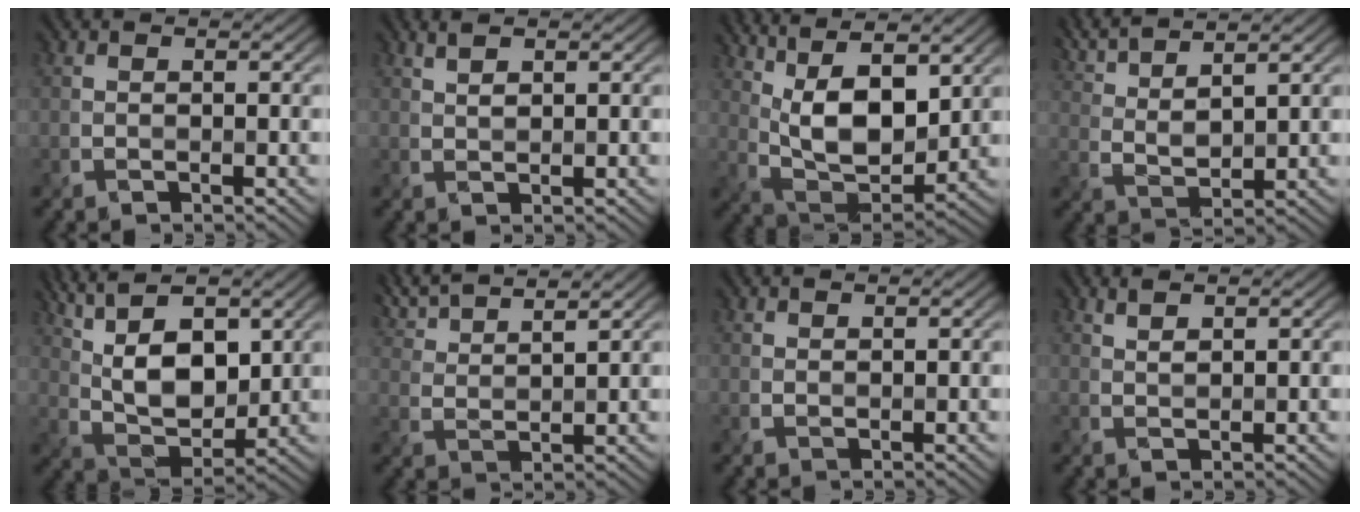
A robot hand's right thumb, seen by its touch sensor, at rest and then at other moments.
{"total": 1.6, "force": [1.1, 0.4, 1.1], "torque": [-0.026, 0.000, 0.024]}
{"total": 13.1, "force": [5.8, 5.5, 10.4], "torque": [-0.220, 0.005, 0.107]}
{"total": 6.4, "force": [5.1, 1.1, 3.8], "torque": [-0.088, 0.008, 0.100]}
{"total": 12.3, "force": [5.4, 5.5, 9.6], "torque": [-0.197, 0.006, 0.099]}
{"total": 6.4, "force": [5.4, 1.1, 3.2], "torque": [-0.082, 0.015, 0.107]}
{"total": 0.8, "force": [0.7, 0.2, 0.3], "torque": [-0.010, -0.001, 0.015]}
{"total": 1.5, "force": [1.2, 0.3, 0.9], "torque": [-0.018, -0.002, 0.029]}